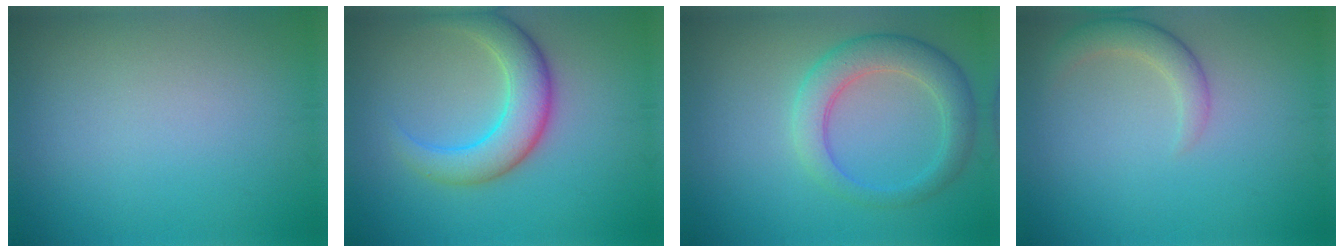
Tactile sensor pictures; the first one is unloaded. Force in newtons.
{"total": 5.2, "press": 5.2, "slide": 0.1}
{"total": 4.4, "press": 4.4, "slide": 0.2}
{"total": 2.4, "press": 2.4, "slide": 0.3}